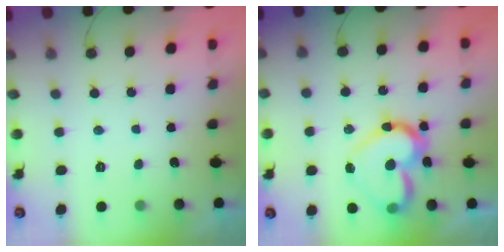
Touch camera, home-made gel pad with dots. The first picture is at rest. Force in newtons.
{"total": 17.8, "press": 17.7, "slide": 1.7}